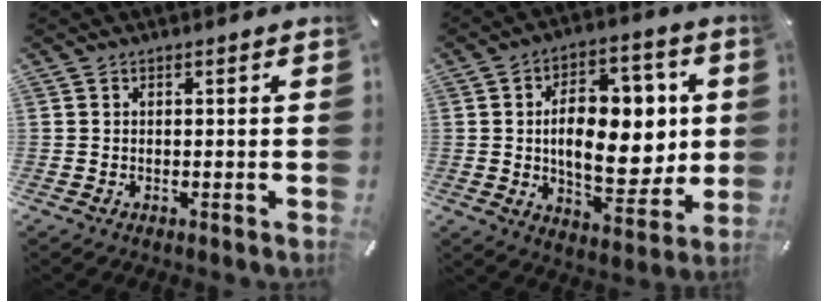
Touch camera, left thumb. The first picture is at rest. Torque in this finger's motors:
{"motor_torque": [2.00, 2.53, 0.40, -0.09, 0.43]}